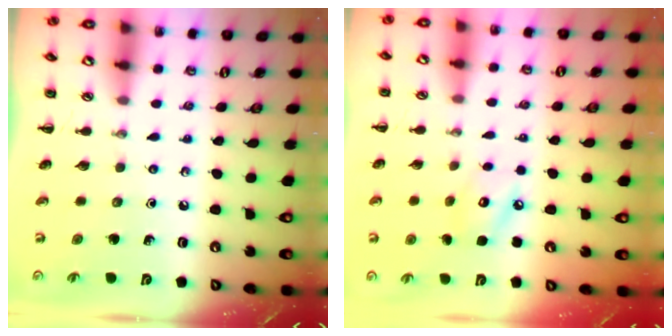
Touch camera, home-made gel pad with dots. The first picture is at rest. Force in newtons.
{"total": 5.8, "press": 5.8, "slide": 0.4}